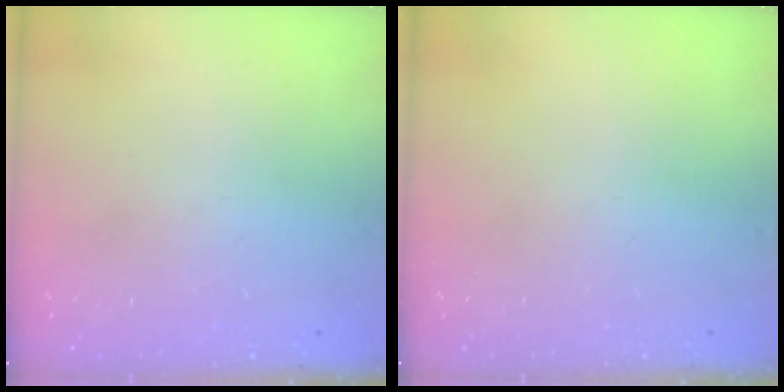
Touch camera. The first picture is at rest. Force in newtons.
{"total": 0.0}